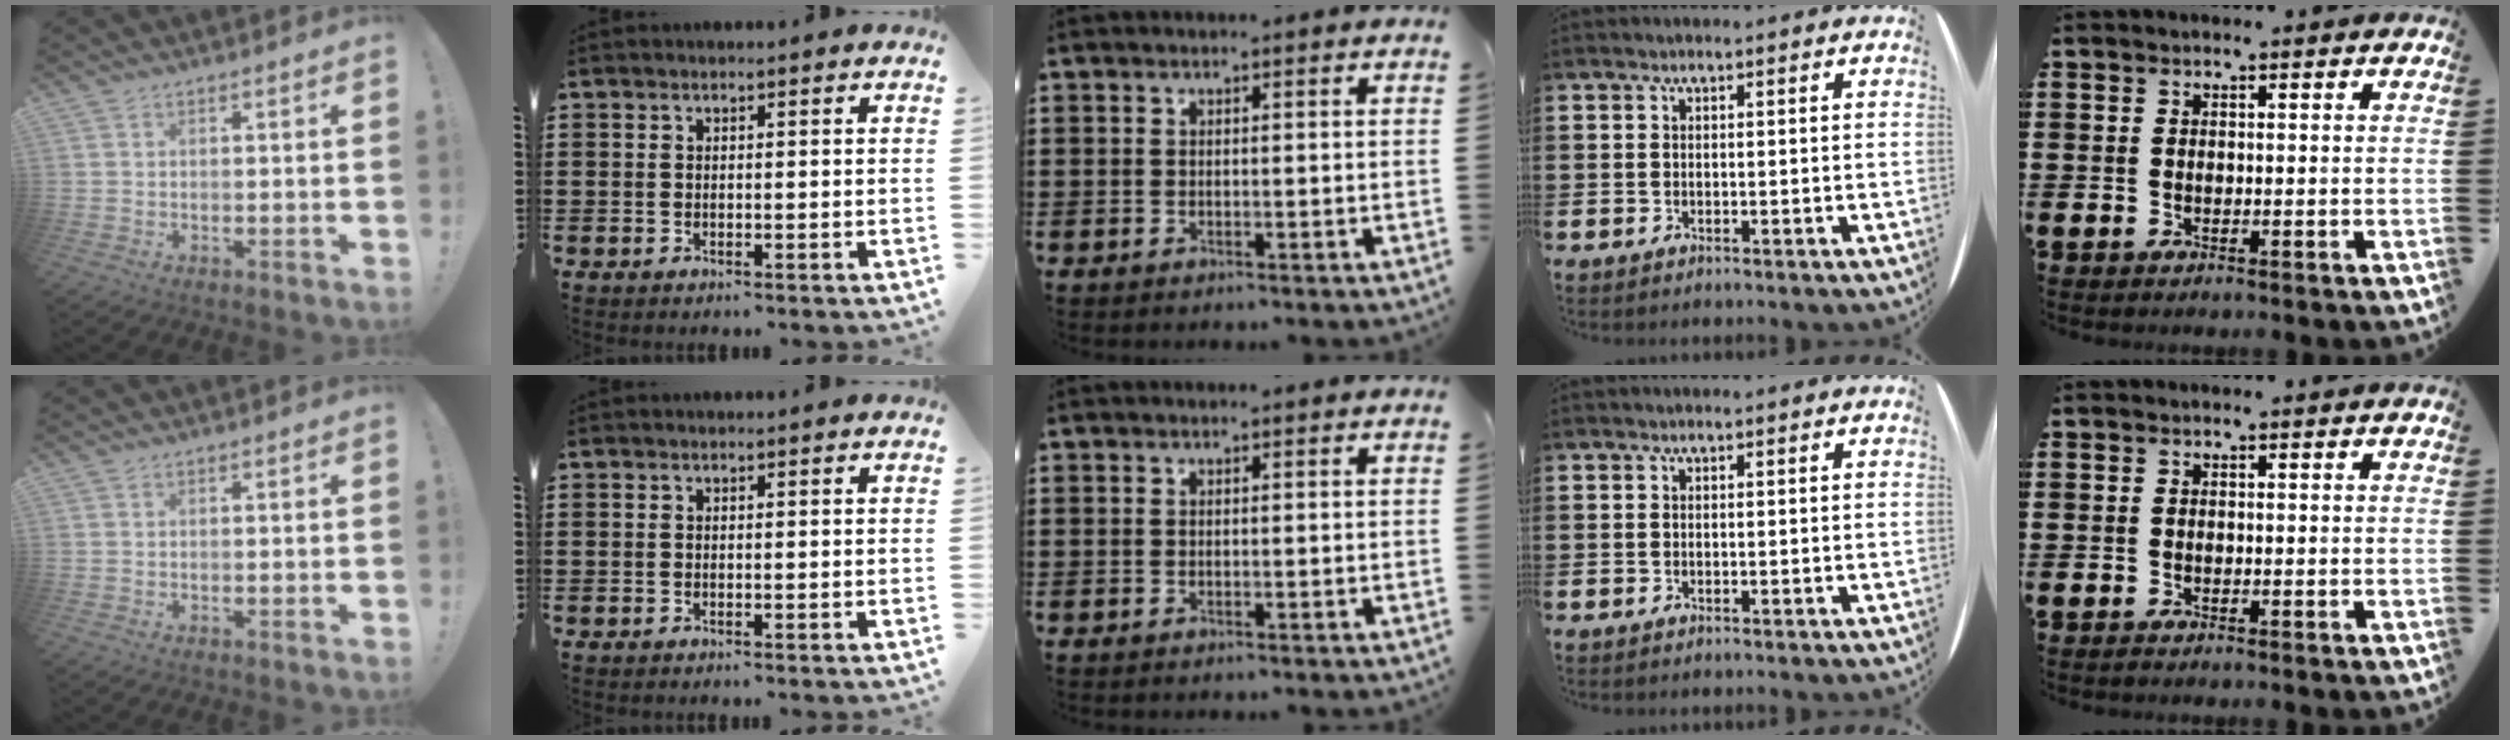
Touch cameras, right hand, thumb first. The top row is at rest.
{}